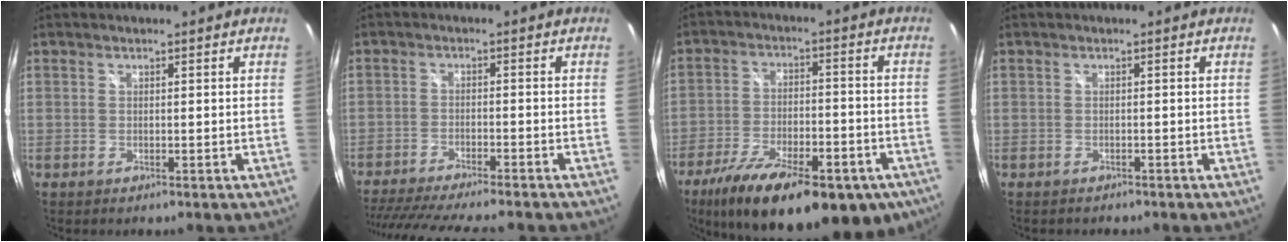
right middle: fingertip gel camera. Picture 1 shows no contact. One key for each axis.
{"total": 16.0, "fx": -13.9, "fy": 1.8, "fz": 7.7, "tx": -0.160, "ty": -0.030, "tz": -0.217}
{"total": 25.8, "fx": -16.8, "fy": 10.1, "fz": 16.7, "tx": -0.292, "ty": -0.045, "tz": -0.239}
{"total": 1.0, "fx": -0.9, "fy": 0.4, "fz": 0.2, "tx": -0.006, "ty": -0.004, "tz": -0.014}